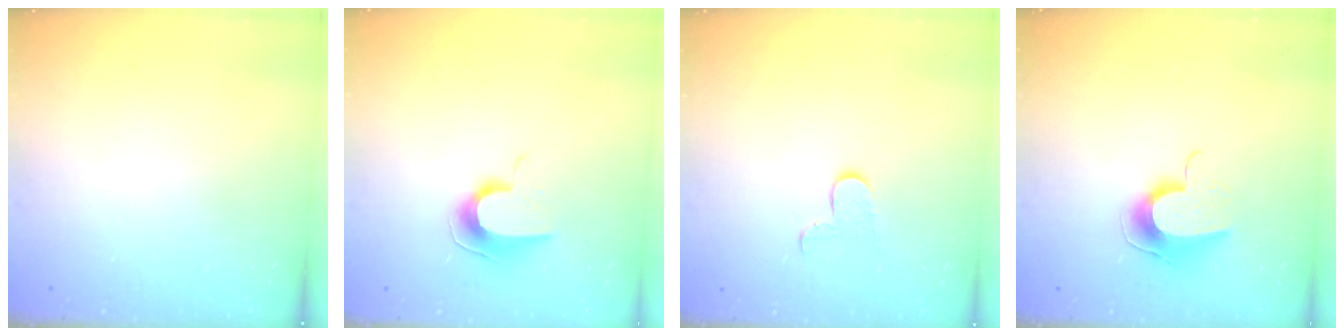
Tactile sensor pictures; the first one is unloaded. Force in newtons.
{"total": 8.9, "press": 8.9, "slide": 0.8}
{"total": 6.9, "press": 6.9, "slide": 0.7}
{"total": 10.7, "press": 10.6, "slide": 0.8}